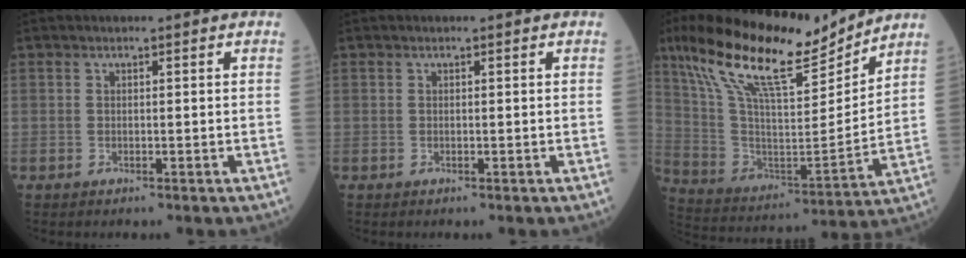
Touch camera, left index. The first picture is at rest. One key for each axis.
{"total": 0.0}
{"total": 19.9, "fx": 15.7, "fy": 3.7, "fz": 11.6, "tx": -0.212, "ty": 0.003, "tz": 0.284}